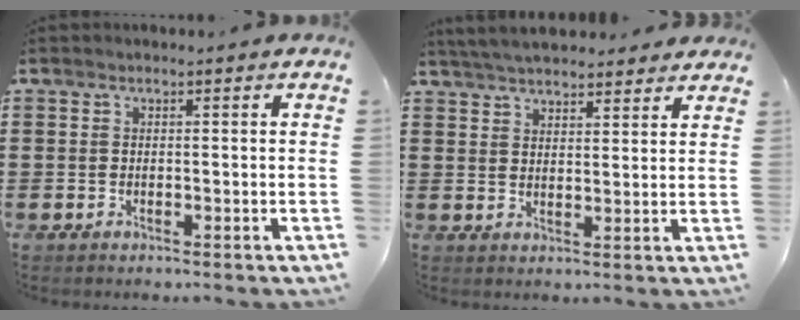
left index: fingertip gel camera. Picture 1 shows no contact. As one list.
[{"total": 4.6, "force": [4.5, 0.6, 1.0], "torque": [-0.033, -0.009, 0.083]}]